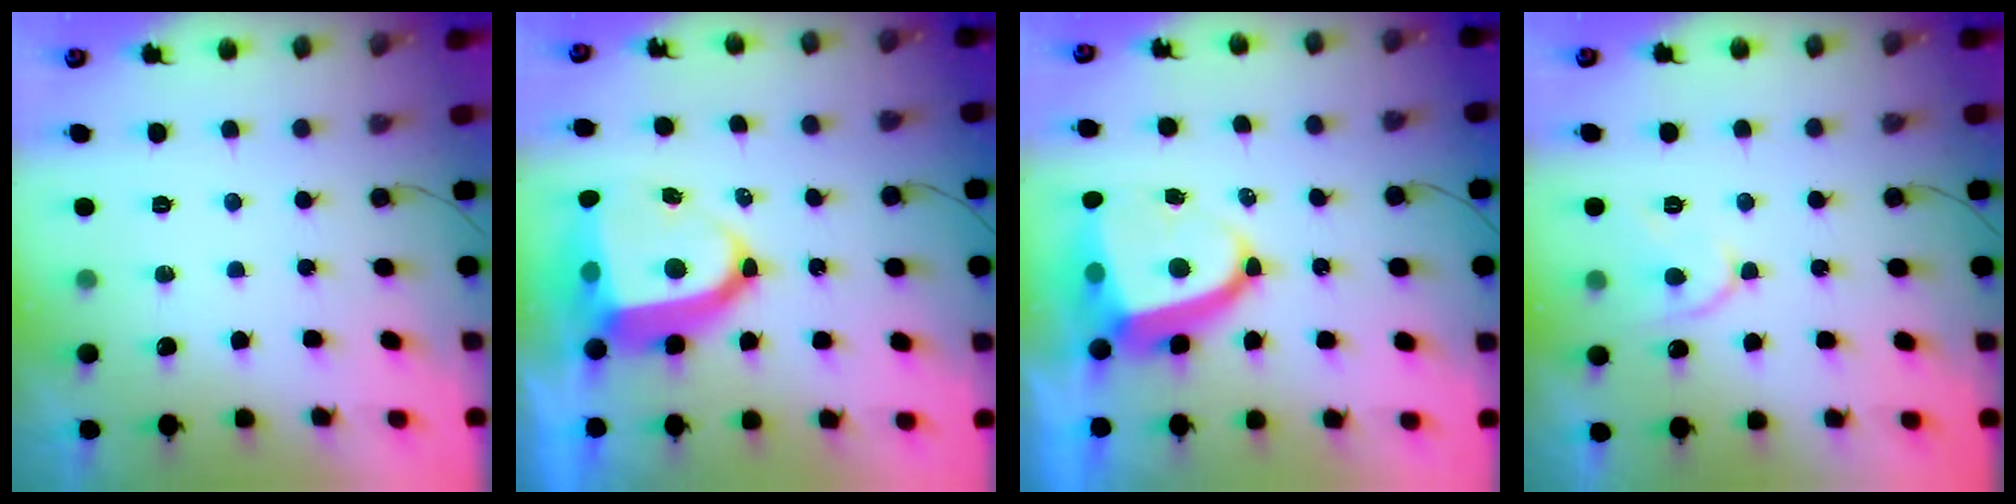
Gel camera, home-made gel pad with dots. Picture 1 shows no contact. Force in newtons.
{"total": 15.1, "press": 14.9, "slide": 2.0}
{"total": 10.3, "press": 10.2, "slide": 1.2}
{"total": 8.7, "press": 8.6, "slide": 1.2}